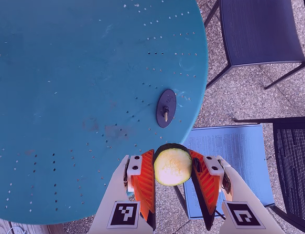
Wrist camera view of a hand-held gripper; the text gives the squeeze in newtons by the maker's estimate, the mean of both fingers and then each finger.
{"total": 13.6, "left": 13.9, "right": 13.4}